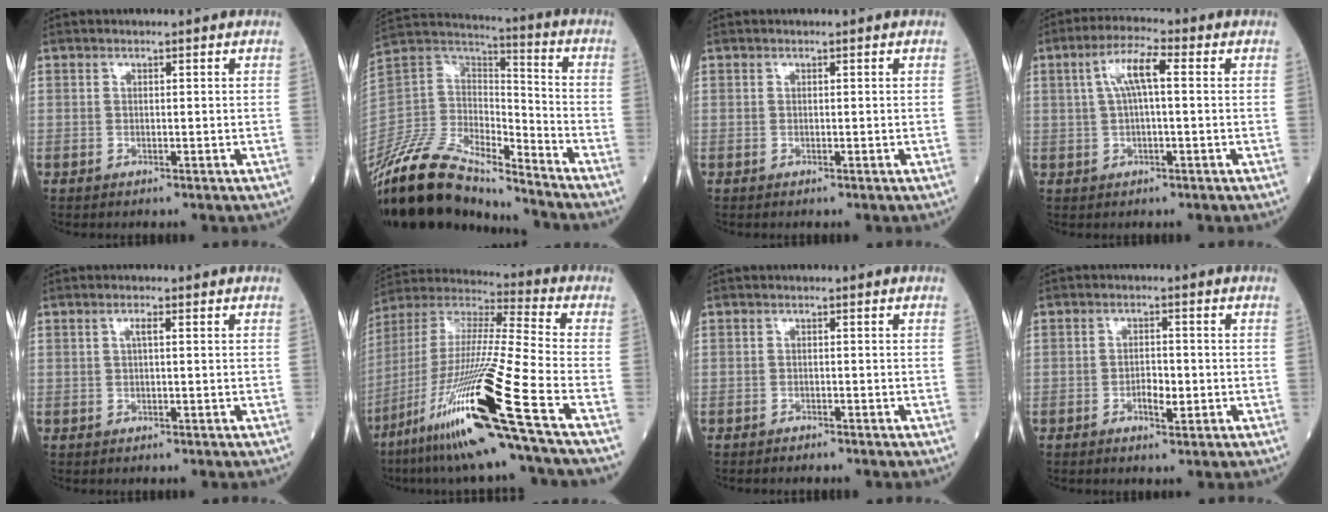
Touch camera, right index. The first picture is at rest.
{"total": 19.4, "force": [-16.9, 5.8, 7.6], "torque": [-0.153, 0.031, -0.312]}
{"total": 0.0}
{"total": 6.1, "force": [1.3, 1.2, 5.9], "torque": [-0.119, 0.023, 0.024]}
{"total": 1.2, "force": [0.3, 0.1, 1.2], "torque": [-0.025, 0.003, 0.004]}
{"total": 24.1, "force": [-12.2, -1.4, 20.8], "torque": [-0.420, -0.050, -0.235]}
{"total": 1.3, "force": [-1.2, 0.2, 0.3], "torque": [-0.007, -0.001, -0.017]}
{"total": 4.7, "force": [-1.4, 2.0, 4.0], "torque": [-0.063, 0.004, -0.021]}